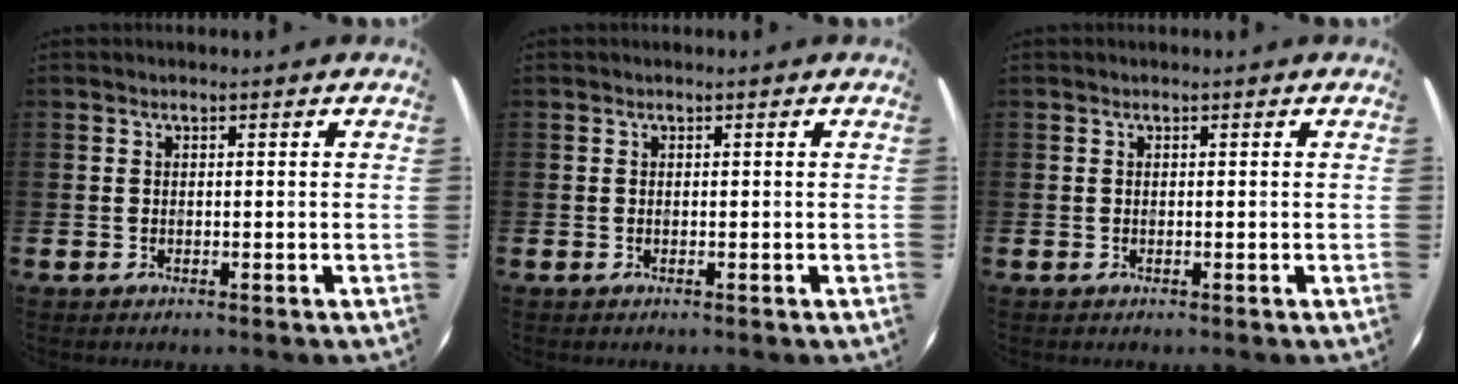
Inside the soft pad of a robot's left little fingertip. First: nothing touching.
{"total": 0.0}
{"total": 0.0}